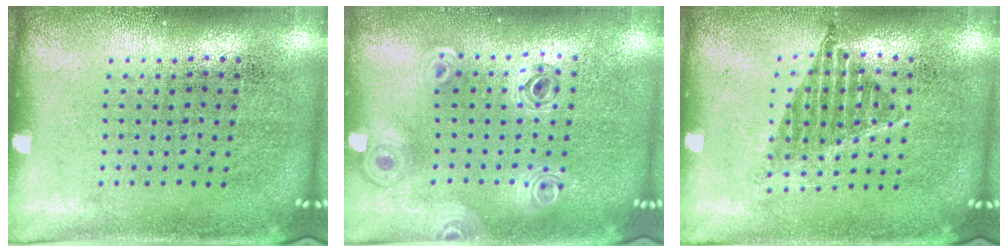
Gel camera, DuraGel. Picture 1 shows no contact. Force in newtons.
{"total": 0.9, "press": 0.9, "slide": 0.1}
{"total": 1.1, "press": 0.9, "slide": 0.6}